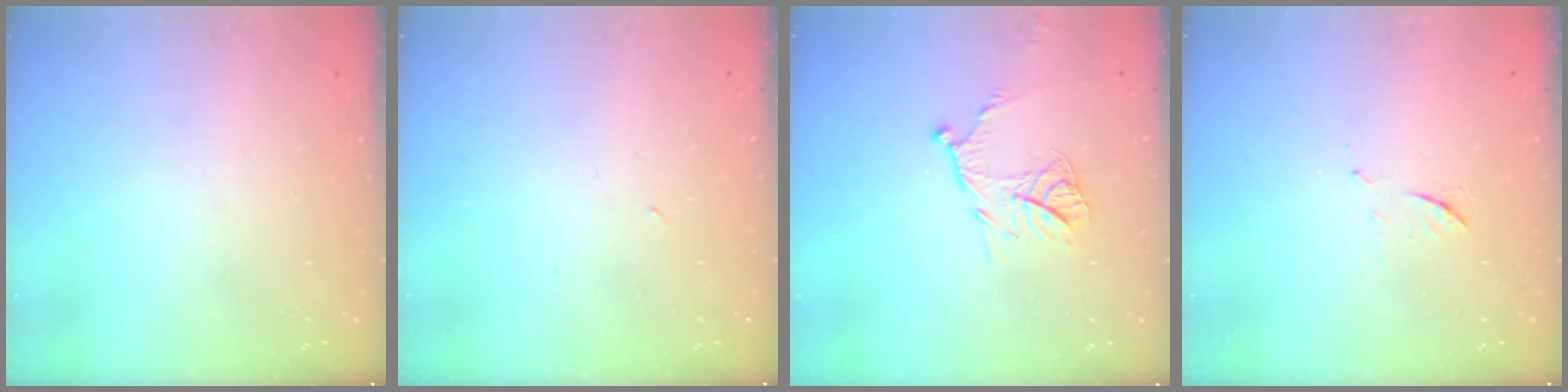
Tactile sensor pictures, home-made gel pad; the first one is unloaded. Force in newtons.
{"total": 2.4, "press": 2.3, "slide": 0.8}
{"total": 12.3, "press": 12.2, "slide": 1.2}
{"total": 5.5, "press": 5.4, "slide": 0.7}